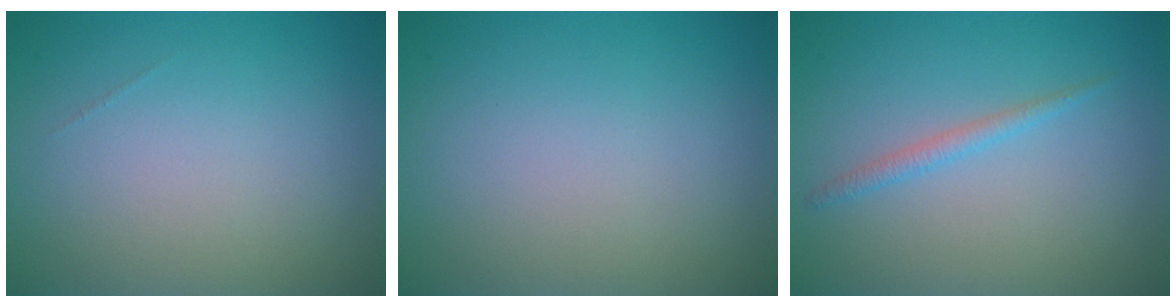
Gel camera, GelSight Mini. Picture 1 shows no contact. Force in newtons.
{"total": 0.0}
{"total": 1.2, "press": 1.2, "slide": 0.0}